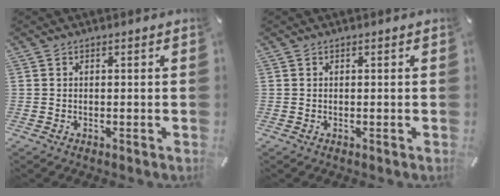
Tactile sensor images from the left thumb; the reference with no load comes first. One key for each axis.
{"total": 0.0}